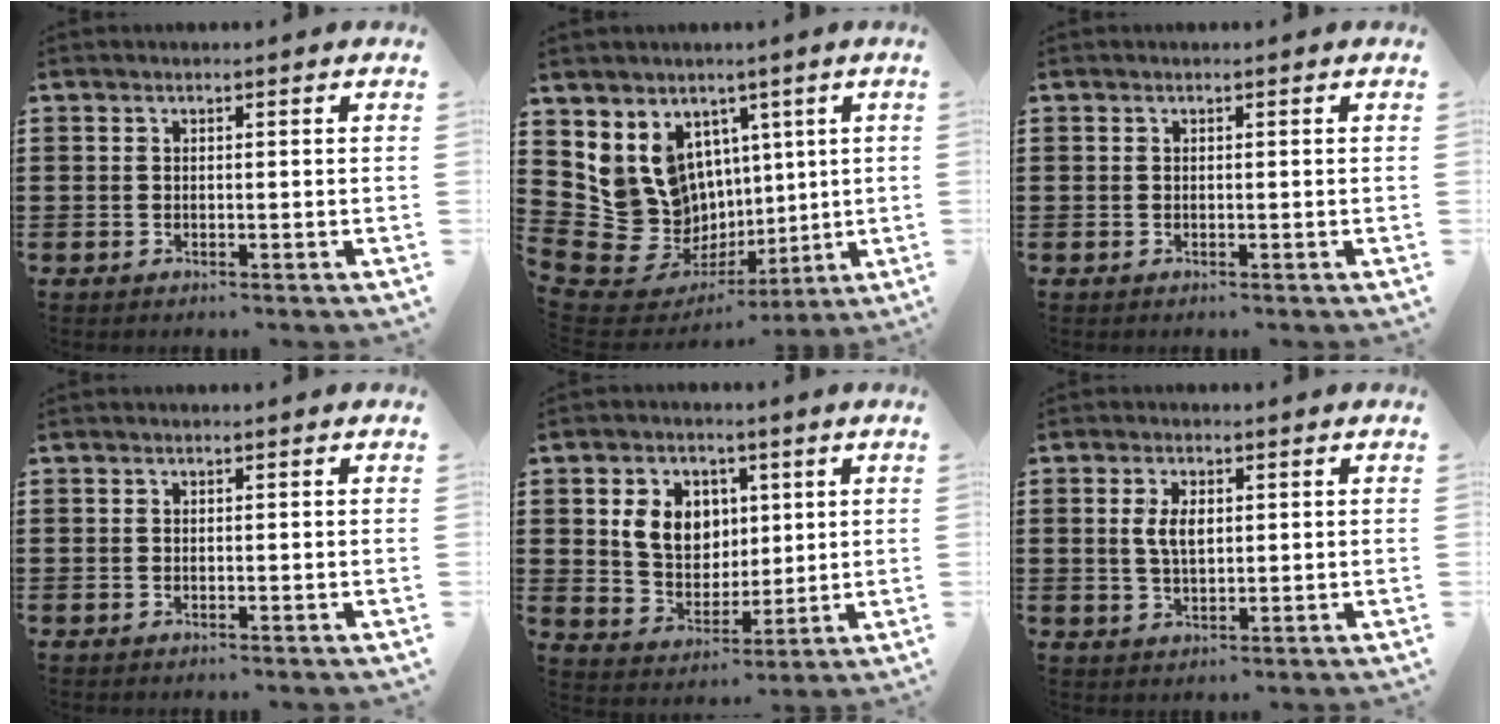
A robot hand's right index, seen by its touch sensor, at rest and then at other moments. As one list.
[{"total": 12.5, "force": [2.1, 11.6, 4.1], "torque": [-0.135, -0.041, 0.057]}, {"total": 0.0}, {"total": 0.0}, {"total": 7.9, "force": [2.2, 6.4, 4.0], "torque": [-0.089, 0.014, 0.037]}, {"total": 3.9, "force": [0.7, 1.9, 3.4], "torque": [-0.070, 0.008, 0.010]}]